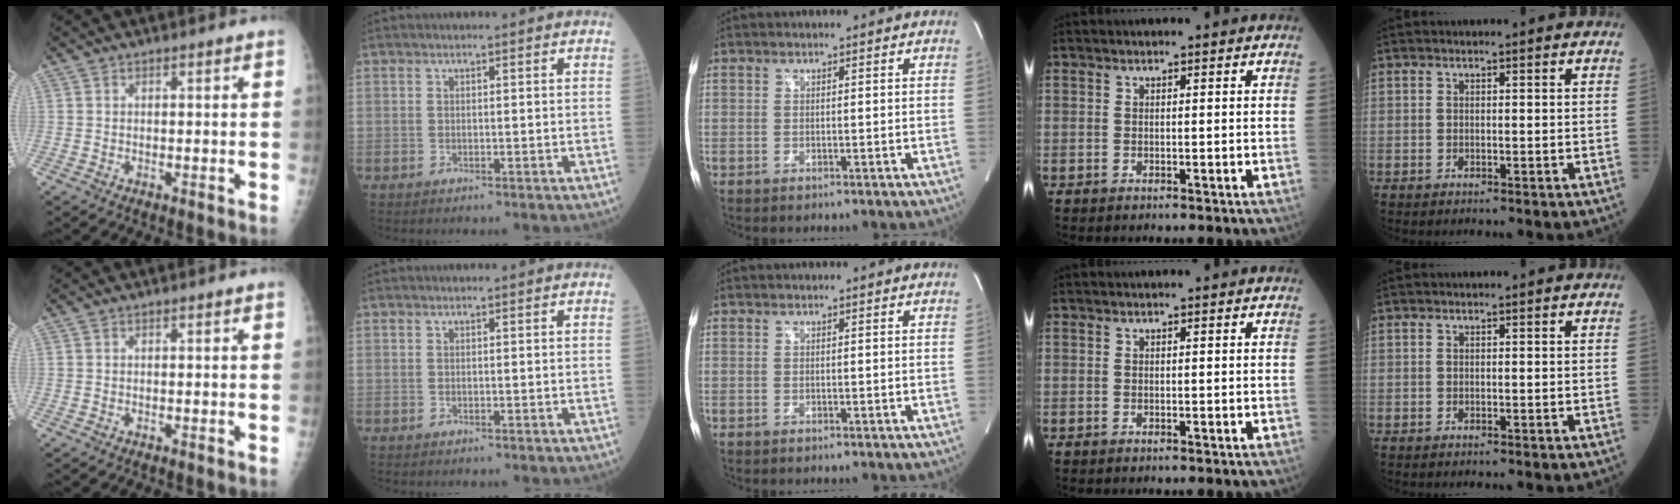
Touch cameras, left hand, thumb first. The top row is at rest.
{}